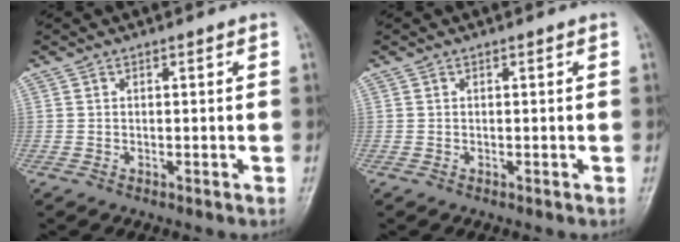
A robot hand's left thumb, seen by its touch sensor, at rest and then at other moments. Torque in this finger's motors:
{"motor_torque": [1.40, 1.30, -0.15, -0.06, 0.00]}